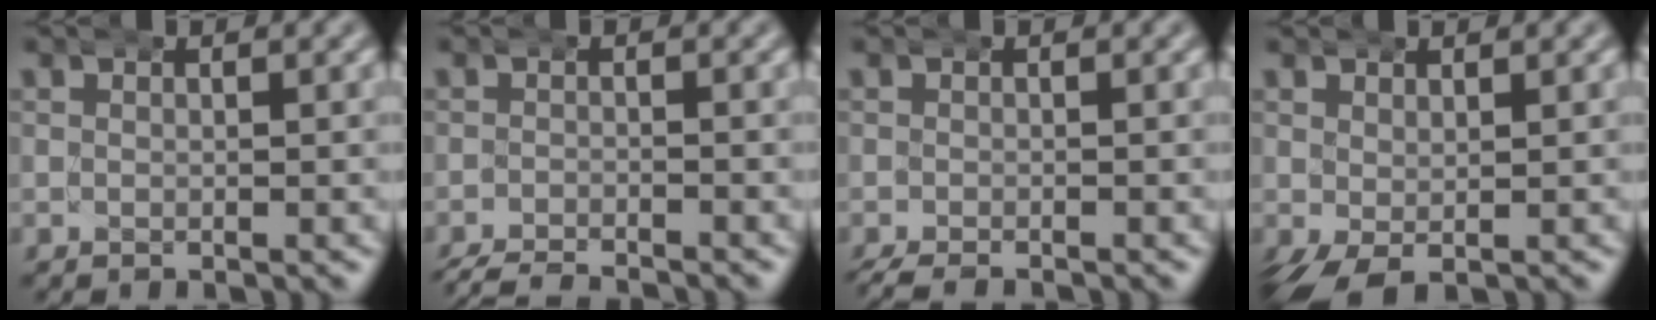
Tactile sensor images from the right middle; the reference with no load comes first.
{"total": 6.1, "force": [-5.8, 1.6, 1.2], "torque": [-0.023, -0.016, -0.088]}
{"total": 1.8, "force": [-1.7, 0.4, 0.2], "torque": [-0.008, -0.007, -0.025]}
{"total": 2.2, "force": [-1.3, 1.1, 1.4], "torque": [-0.031, -0.017, -0.008]}